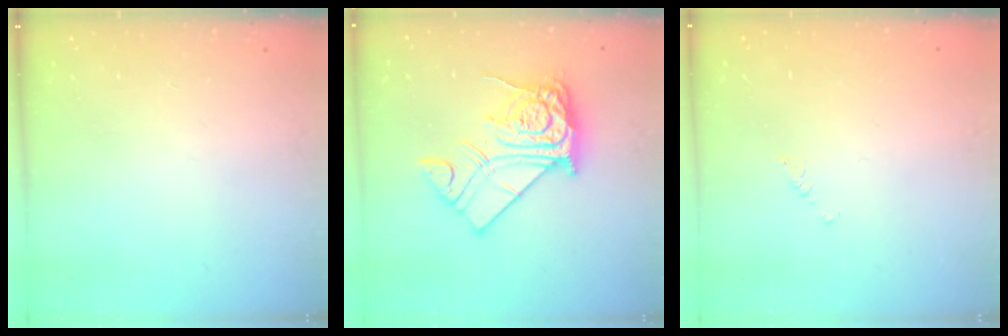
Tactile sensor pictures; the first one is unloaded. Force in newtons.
{"total": 16.2, "press": 16.1, "slide": 1.3}
{"total": 1.2, "press": 1.2, "slide": 0.2}